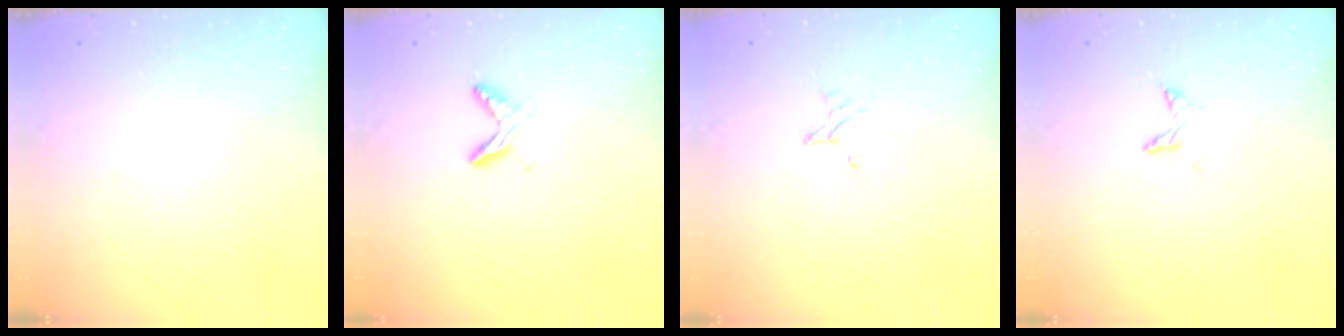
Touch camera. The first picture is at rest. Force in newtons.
{"total": 6.1, "press": 6.1, "slide": 0.7}
{"total": 2.7, "press": 2.7, "slide": 0.2}
{"total": 4.6, "press": 4.6, "slide": 0.5}